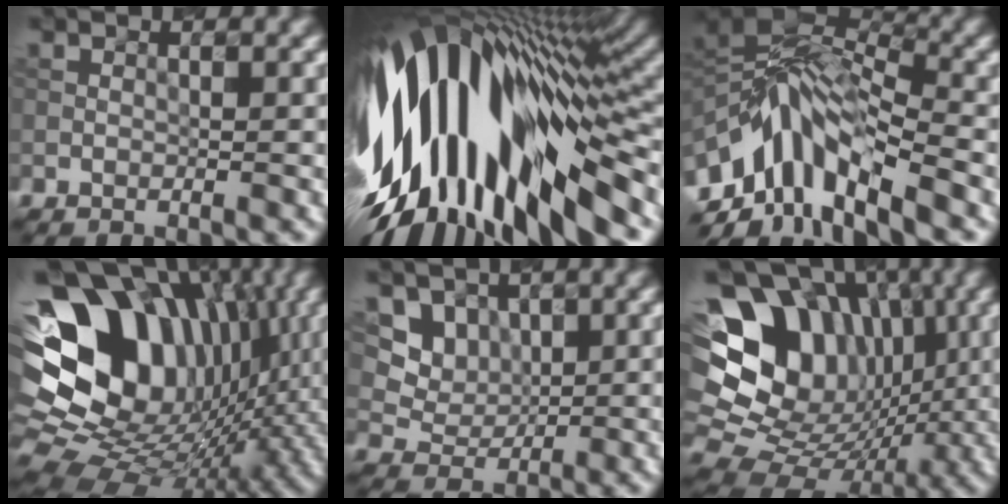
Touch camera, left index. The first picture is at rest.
{"total": 16.7, "force": [-1.8, 7.6, 14.7], "torque": [-0.257, 0.011, -0.035]}
{"total": 11.9, "force": [-3.8, 5.2, 10.1], "torque": [-0.171, 0.015, -0.067]}
{"total": 18.2, "force": [4.9, 13.5, 11.2], "torque": [-0.203, 0.011, 0.097]}
{"total": 4.4, "force": [2.6, 3.1, 1.6], "torque": [-0.041, -0.019, 0.072]}
{"total": 17.4, "force": [4.6, 14.0, 9.1], "torque": [-0.191, 0.048, 0.089]}